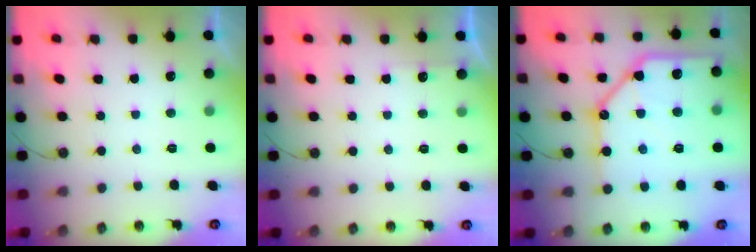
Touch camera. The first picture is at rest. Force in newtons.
{"total": 2.7, "press": 2.7, "slide": 0.4}
{"total": 20.6, "press": 20.4, "slide": 2.5}